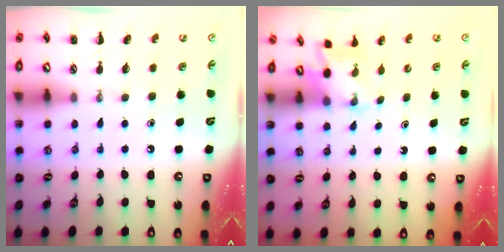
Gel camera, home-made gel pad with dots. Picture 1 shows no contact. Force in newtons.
{"total": 1.6, "press": 1.5, "slide": 0.6}